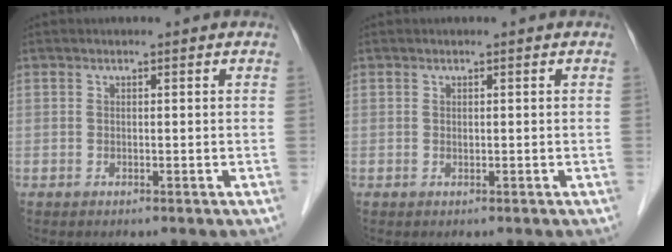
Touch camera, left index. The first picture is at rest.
{"total": 0.0}